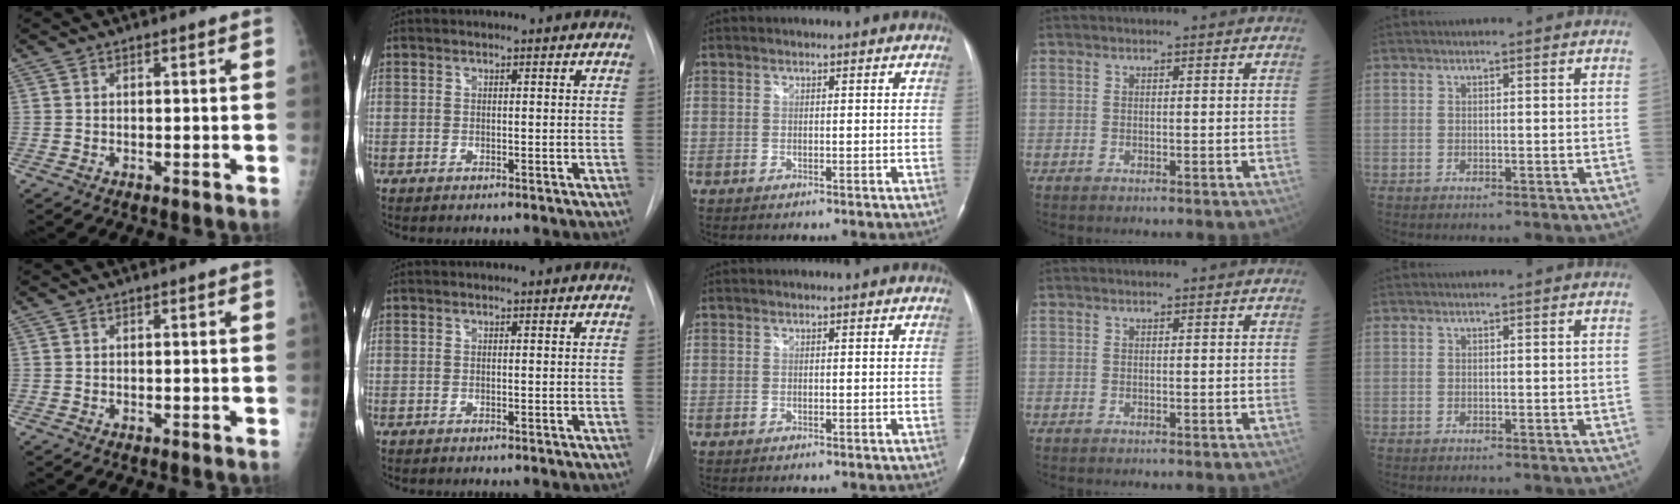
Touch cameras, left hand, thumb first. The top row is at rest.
{}